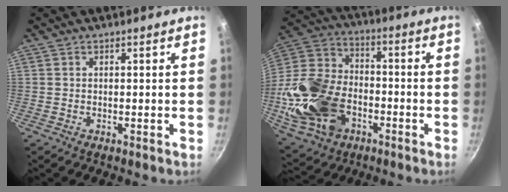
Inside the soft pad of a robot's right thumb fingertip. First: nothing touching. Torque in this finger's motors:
{"motor_torque": [2.20, 2.21, 0.84, -0.77, 0.40]}